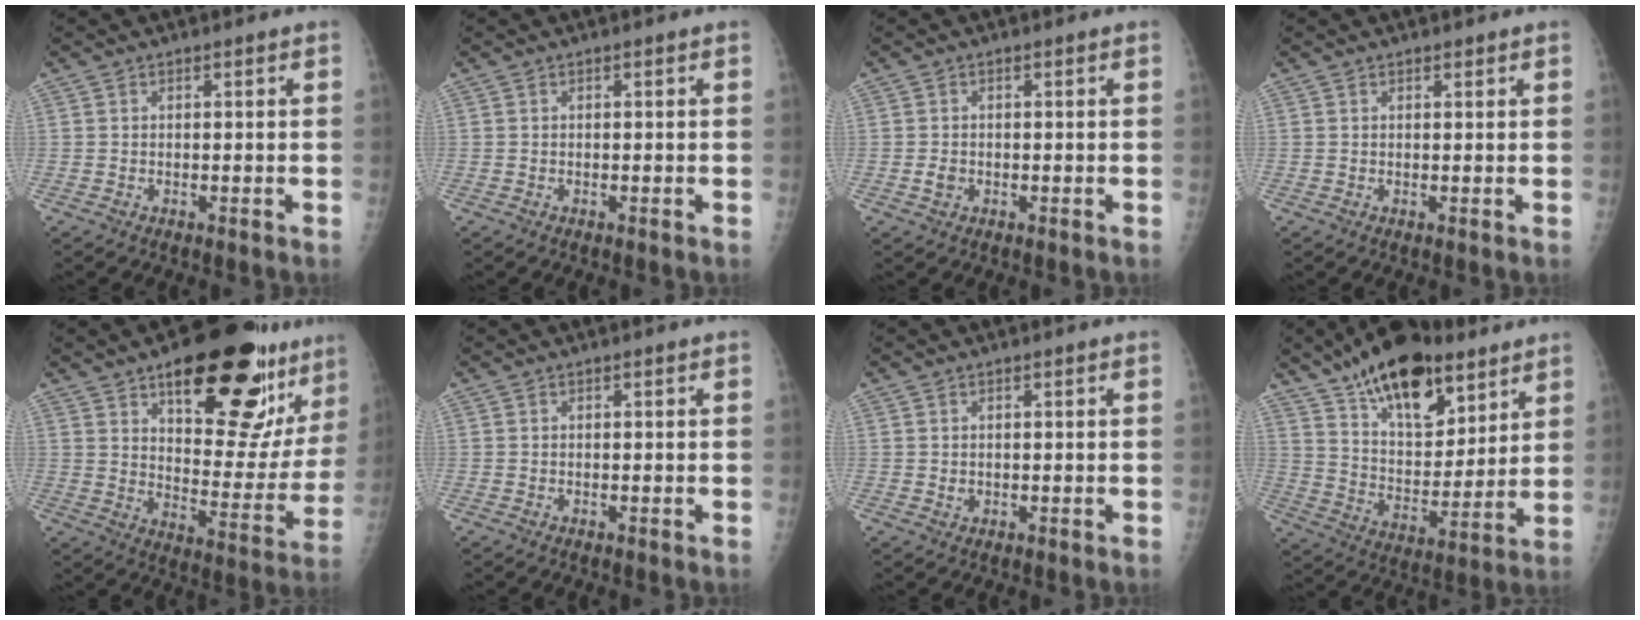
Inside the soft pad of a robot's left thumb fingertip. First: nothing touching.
{"total": 0.0}
{"total": 1.6, "force": [-0.3, 1.3, 0.9], "torque": [-0.012, 0.001, -0.004]}
{"total": 0.7, "force": [0.6, 0.3, 0.1], "torque": [0.000, -0.005, 0.008]}
{"total": 26.5, "force": [16.4, 9.9, 18.3], "torque": [-0.204, -0.070, 0.234]}
{"total": 0.0}
{"total": 1.0, "force": [0.2, 0.9, 0.4], "torque": [-0.005, -0.001, 0.005]}
{"total": 21.2, "force": [13.7, 10.0, 12.7], "torque": [-0.169, -0.060, 0.233]}